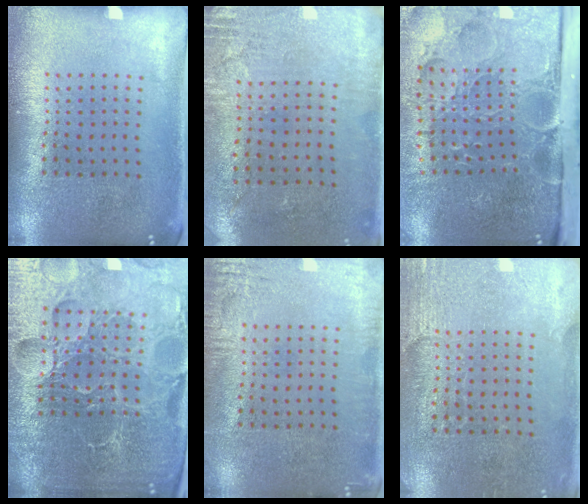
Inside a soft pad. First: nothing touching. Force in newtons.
{"total": 2.8, "press": 2.3, "slide": 1.6}
{"total": 5.5, "press": 4.2, "slide": 3.5}
{"total": 5.7, "press": 5.3, "slide": 2.2}
{"total": 2.5, "press": 2.5, "slide": 0.2}
{"total": 2.8, "press": 2.6, "slide": 1.0}